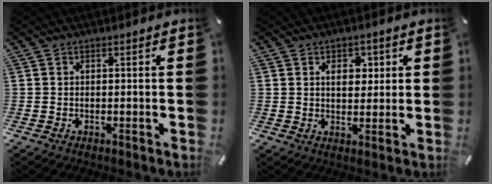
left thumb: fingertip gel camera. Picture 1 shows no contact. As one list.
[{"total": 5.4, "force": [1.5, 3.9, 3.4], "torque": [-0.038, -0.006, 0.016]}]